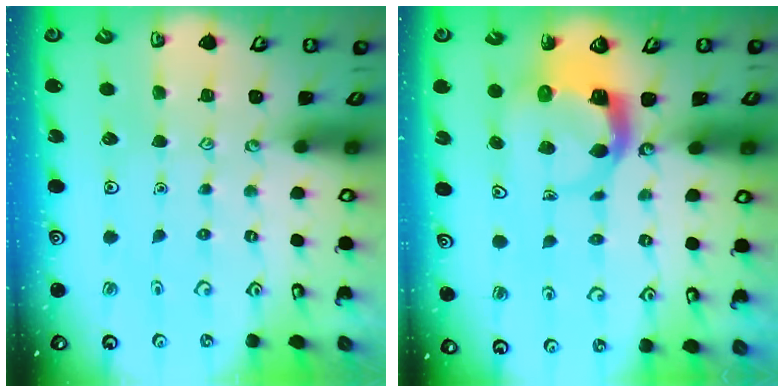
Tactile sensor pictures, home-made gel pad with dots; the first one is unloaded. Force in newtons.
{"total": 5.0, "press": 5.0, "slide": 0.6}